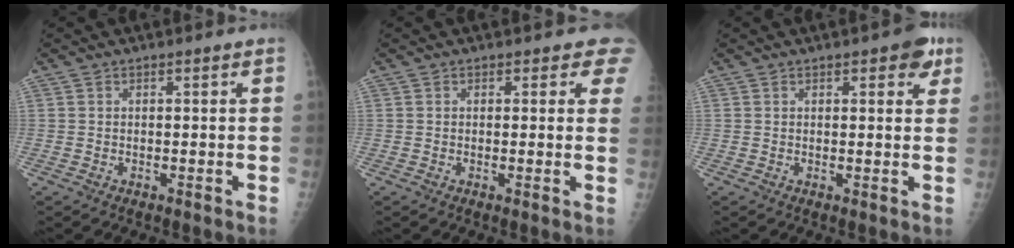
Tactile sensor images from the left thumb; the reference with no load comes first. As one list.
[{"total": 3.1, "force": [2.3, 1.6, 1.4], "torque": [0.013, -0.008, 0.011]}, {"total": 4.5, "force": [2.3, 1.8, 3.5], "torque": [-0.025, -0.005, 0.020]}]